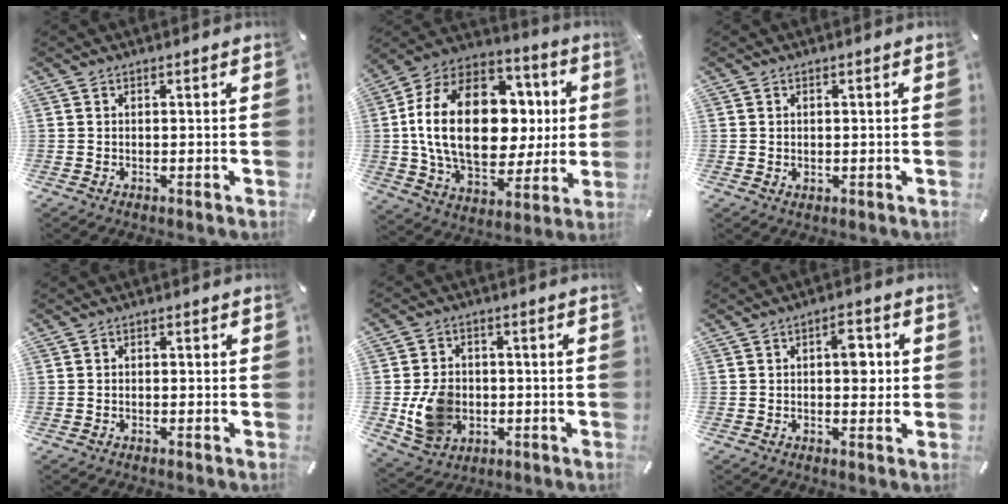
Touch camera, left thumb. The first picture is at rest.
{"total": 26.2, "force": [1.6, 17.5, 19.4], "torque": [-0.382, 0.005, 0.034]}
{"total": 0.9, "force": [0.2, 0.9, 0.2], "torque": [-0.005, 0.004, 0.004]}
{"total": 1.0, "force": [-0.5, 0.8, 0.4], "torque": [-0.008, 0.005, -0.012]}
{"total": 10.7, "force": [-1.7, 9.0, 5.5], "torque": [-0.113, 0.011, -0.029]}
{"total": 5.9, "force": [0.7, 3.3, 4.8], "torque": [-0.055, -0.004, 0.003]}